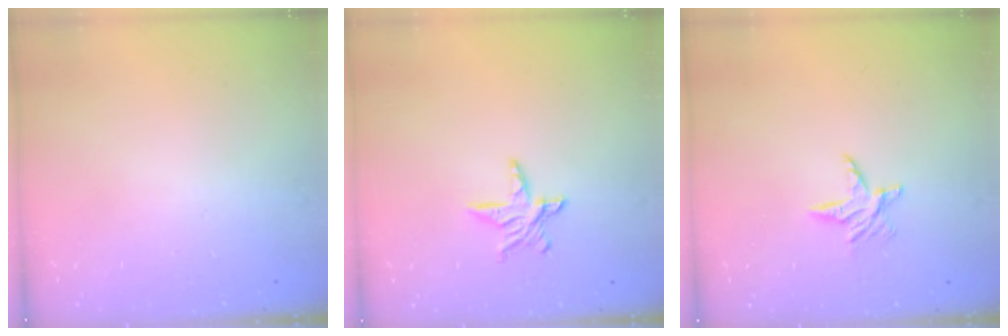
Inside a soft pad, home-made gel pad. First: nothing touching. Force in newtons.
{"total": 7.0, "press": 7.0, "slide": 0.2}
{"total": 6.1, "press": 6.1, "slide": 0.6}